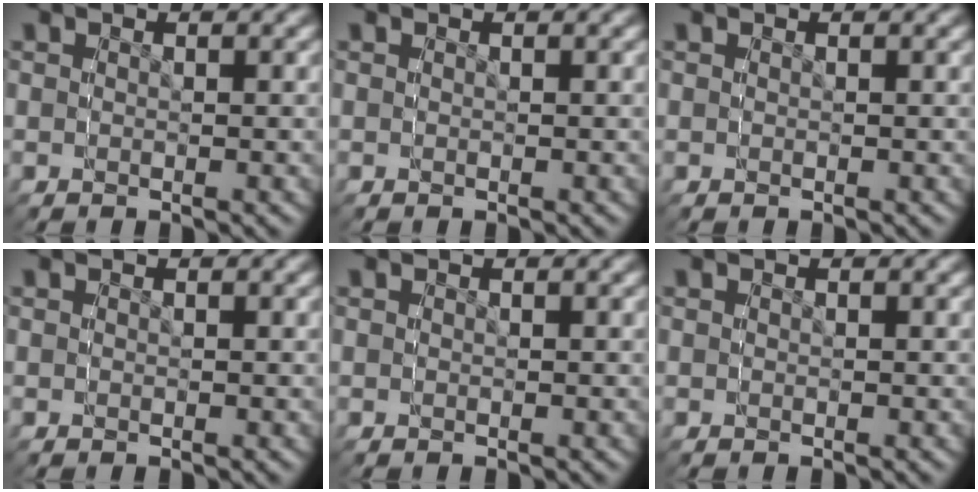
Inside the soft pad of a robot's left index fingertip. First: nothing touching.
{"total": 0.0}
{"total": 0.0}
{"total": 0.0}
{"total": 0.0}
{"total": 0.0}